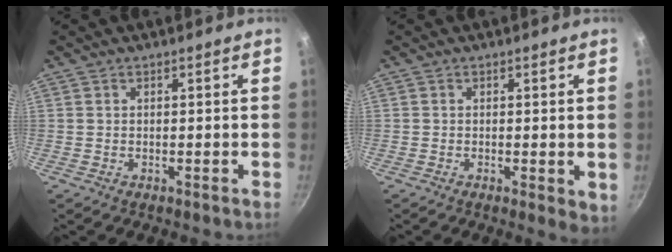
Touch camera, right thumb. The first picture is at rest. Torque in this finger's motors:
{"motor_torque": [-0.07, 0.13, -0.10, -0.09, -0.03]}